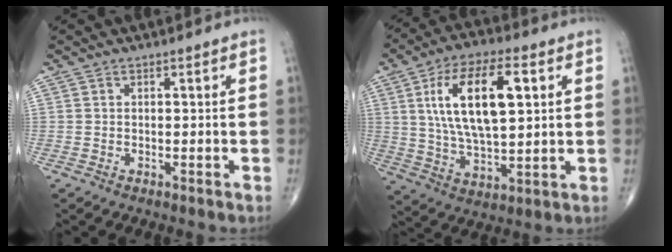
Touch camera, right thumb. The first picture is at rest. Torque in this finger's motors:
{"motor_torque": [0.39, 3.45, 1.68, 0.67, 0.47]}